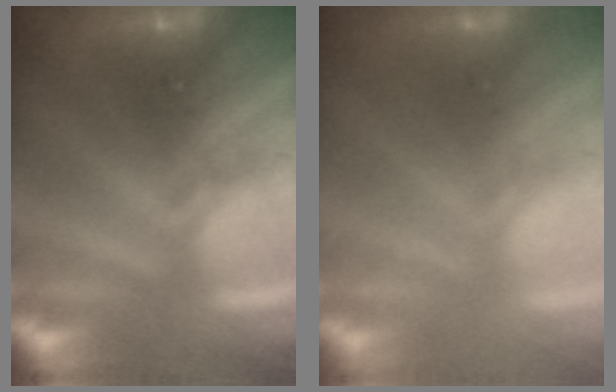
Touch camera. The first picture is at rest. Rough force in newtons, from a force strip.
{"total": 2.4}